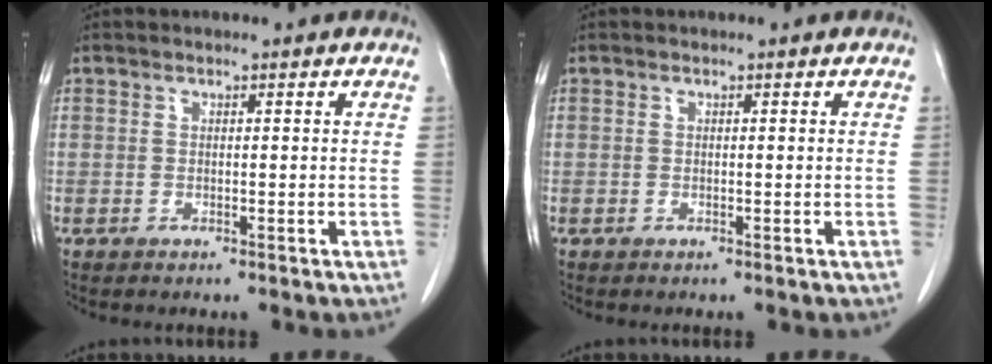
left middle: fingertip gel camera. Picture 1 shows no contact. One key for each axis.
{"total": 0.0}